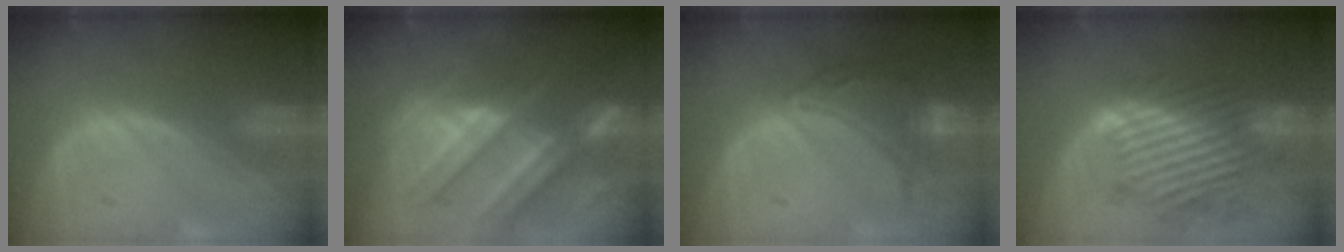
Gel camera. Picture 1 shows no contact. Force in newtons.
{"total": 10.9, "press": 9.7, "slide": 4.9}
{"total": 7.1, "press": 7.1, "slide": 0.2}
{"total": 11.0, "press": 10.2, "slide": 4.1}